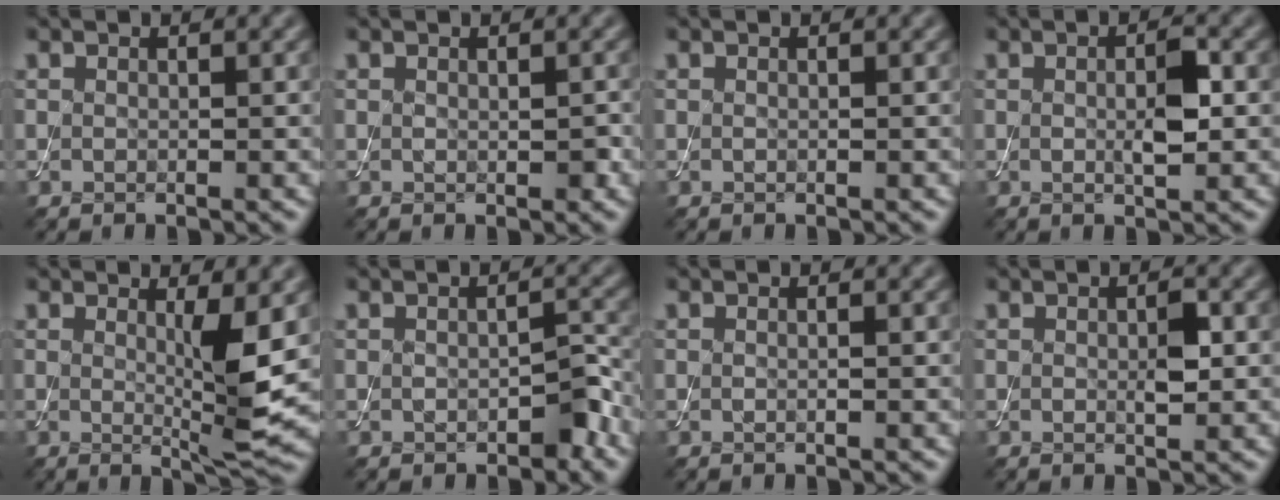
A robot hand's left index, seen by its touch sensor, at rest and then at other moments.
{"total": 1.1, "force": [-0.1, 0.7, 0.9], "torque": [-0.013, -0.003, 0.001]}
{"total": 0.0}
{"total": 2.8, "force": [0.1, 0.8, 2.7], "torque": [-0.050, -0.001, 0.001]}
{"total": 4.4, "force": [0.6, 0.7, 4.3], "torque": [-0.065, -0.016, 0.012]}
{"total": 1.9, "force": [-0.8, 1.1, 1.3], "torque": [-0.021, 0.003, -0.012]}
{"total": 0.6, "force": [-0.1, 0.1, 0.5], "torque": [-0.010, -0.003, -0.003]}
{"total": 1.9, "force": [0.1, 0.7, 1.7], "torque": [-0.030, -0.001, 0.001]}